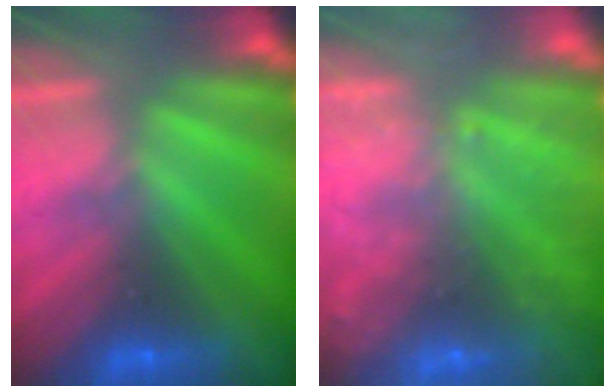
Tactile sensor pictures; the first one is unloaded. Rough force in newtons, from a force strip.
{"total": 6.6}